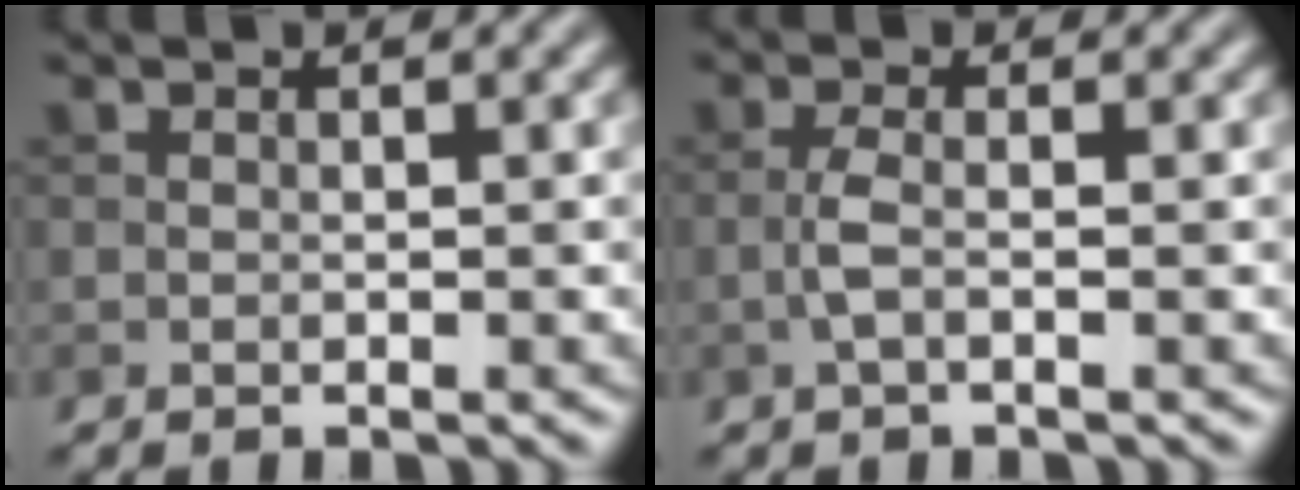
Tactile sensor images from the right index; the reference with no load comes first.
{"total": 1.8, "force": [-0.6, 0.5, 1.6], "torque": [-0.037, 0.003, -0.017]}